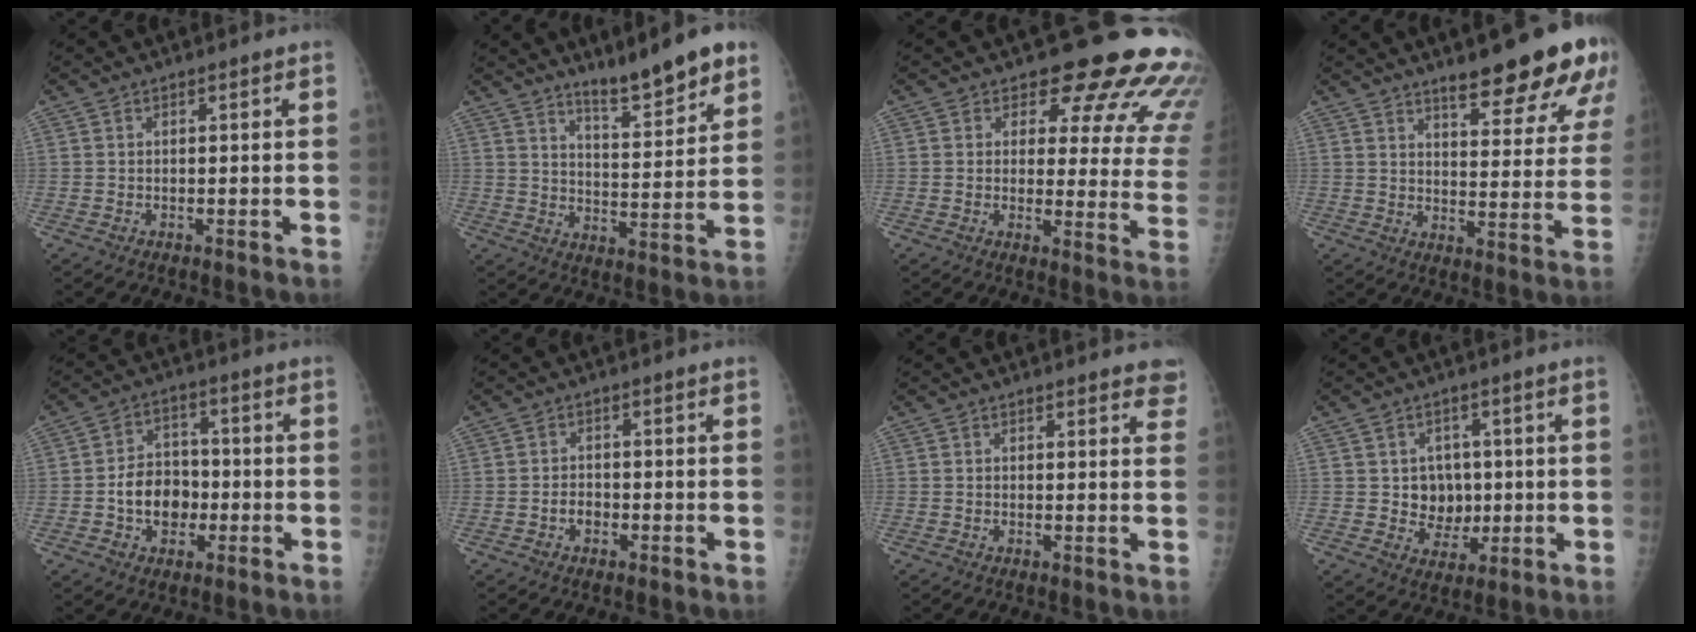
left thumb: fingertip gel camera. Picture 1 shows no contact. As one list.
[{"total": 11.2, "force": [8.4, 1.7, 7.2], "torque": [-0.096, -0.058, 0.138]}, {"total": 17.3, "force": [14.4, 6.5, 7.0], "torque": [-0.030, -0.106, 0.146]}, {"total": 17.2, "force": [12.0, 4.0, 11.6], "torque": [-0.117, -0.072, 0.161]}, {"total": 9.1, "force": [-1.9, 7.1, 5.3], "torque": [-0.054, 0.023, -0.036]}, {"total": 2.2, "force": [-1.0, 1.6, 1.1], "torque": [-0.010, 0.009, -0.018]}, {"total": 3.7, "force": [3.0, 1.2, 1.7], "torque": [0.004, -0.009, 0.025]}, {"total": 6.8, "force": [0.3, 6.0, 3.1], "torque": [-0.007, 0.001, 0.012]}]